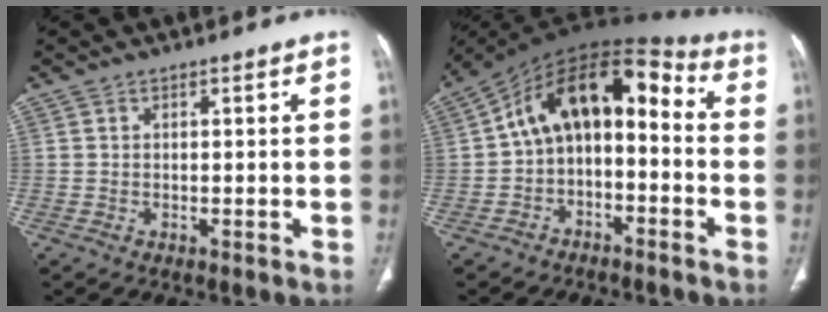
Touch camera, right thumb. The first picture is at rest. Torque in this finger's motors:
{"motor_torque": [2.51, 2.50, 0.88, -0.66, 0.36]}